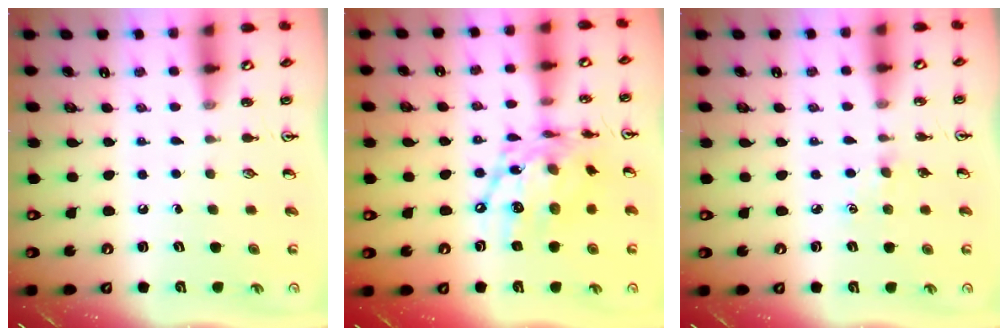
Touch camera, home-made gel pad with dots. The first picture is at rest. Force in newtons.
{"total": 15.4, "press": 15.4, "slide": 1.2}
{"total": 2.2, "press": 2.2, "slide": 0.4}